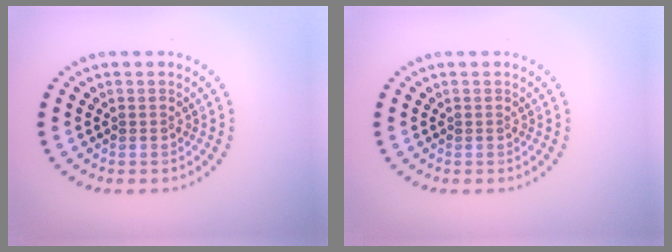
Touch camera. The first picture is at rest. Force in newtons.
{"total": 0.0}